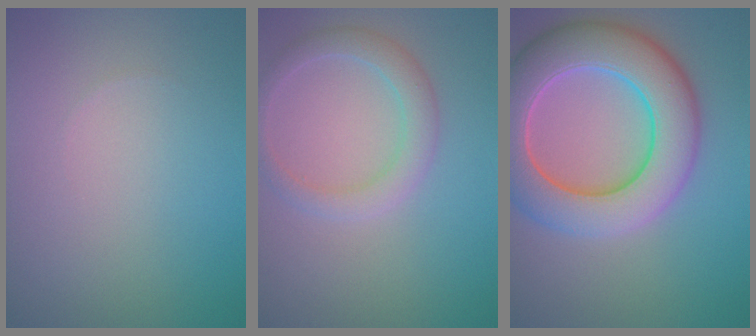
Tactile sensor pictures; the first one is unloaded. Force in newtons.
{"total": 2.7, "press": 2.7, "slide": 0.2}
{"total": 9.7, "press": 9.7, "slide": 0.6}